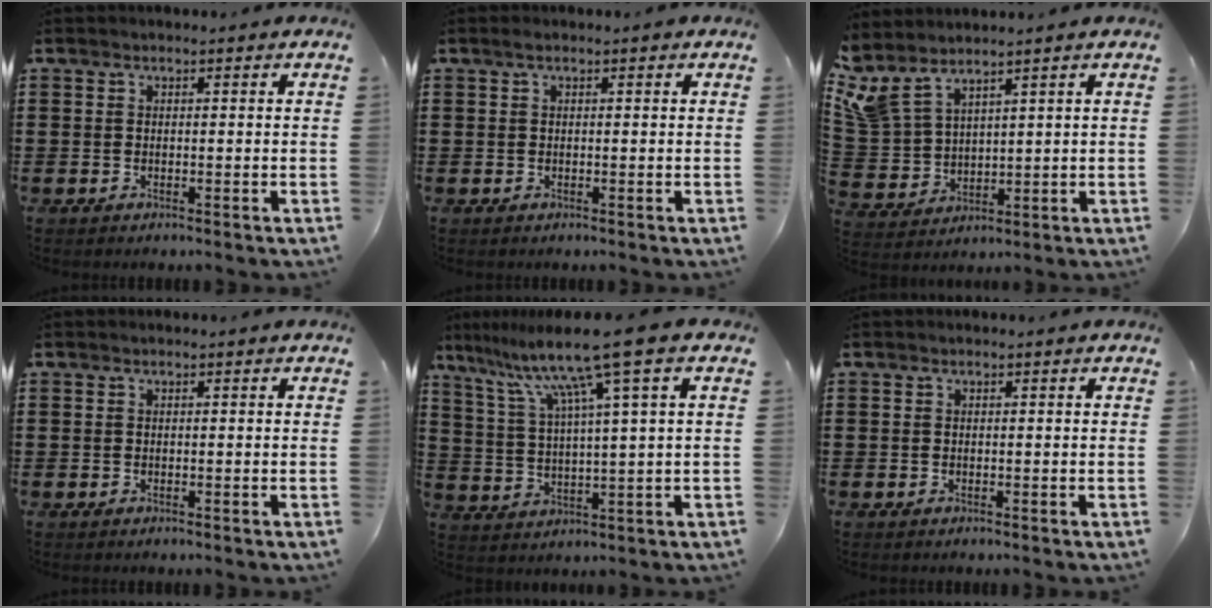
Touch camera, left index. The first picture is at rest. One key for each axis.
{"total": 0.6, "fx": 0.1, "fy": 0.0, "fz": 0.6, "tx": -0.011, "ty": 0.000, "tz": 0.003}
{"total": 5.1, "fx": 3.6, "fy": 2.6, "fz": 2.4, "tx": -0.082, "ty": -0.019, "tz": 0.063}
{"total": 0.0}
{"total": 11.5, "fx": 7.1, "fy": -0.8, "fz": 9.0, "tx": -0.203, "ty": -0.030, "tz": 0.109}
{"total": 0.0}